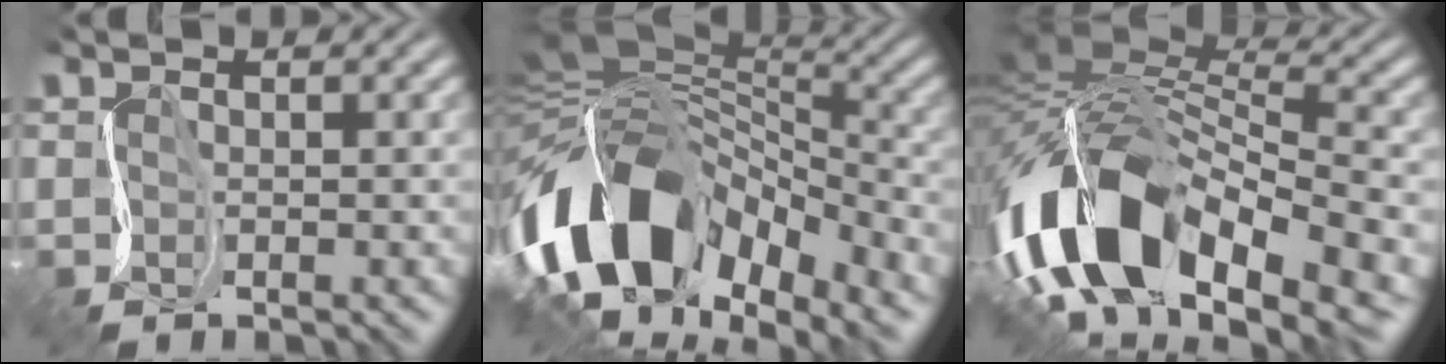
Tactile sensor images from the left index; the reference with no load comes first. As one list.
[{"total": 13.6, "force": [-5.8, 8.0, 9.4], "torque": [-0.175, 0.011, -0.117]}, {"total": 16.3, "force": [-5.9, 8.3, 12.8], "torque": [-0.260, 0.002, -0.108]}]